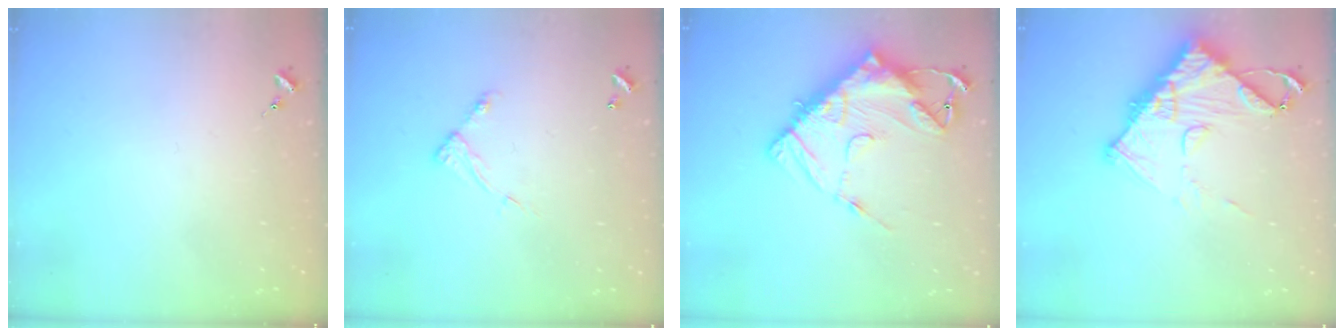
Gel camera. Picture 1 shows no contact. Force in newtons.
{"total": 6.4, "press": 6.4, "slide": 0.6}
{"total": 16.9, "press": 16.8, "slide": 1.8}
{"total": 14.0, "press": 13.9, "slide": 1.3}